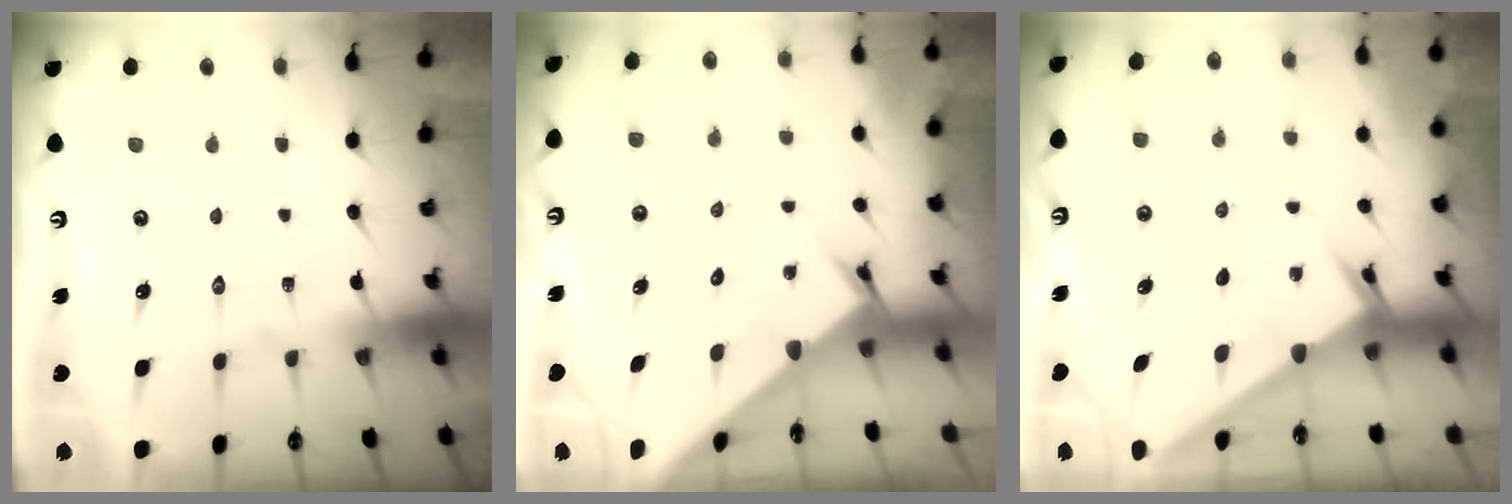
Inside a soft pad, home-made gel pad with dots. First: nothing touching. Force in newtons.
{"total": 2.3, "press": 2.3, "slide": 0.2}
{"total": 2.4, "press": 2.4, "slide": 0.2}